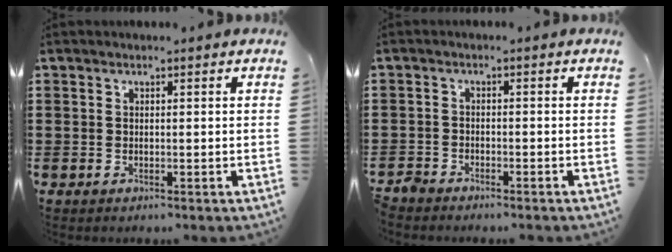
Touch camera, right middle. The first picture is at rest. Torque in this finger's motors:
{"motor_torque": [-0.05, 0.03, -0.03, 0.00]}